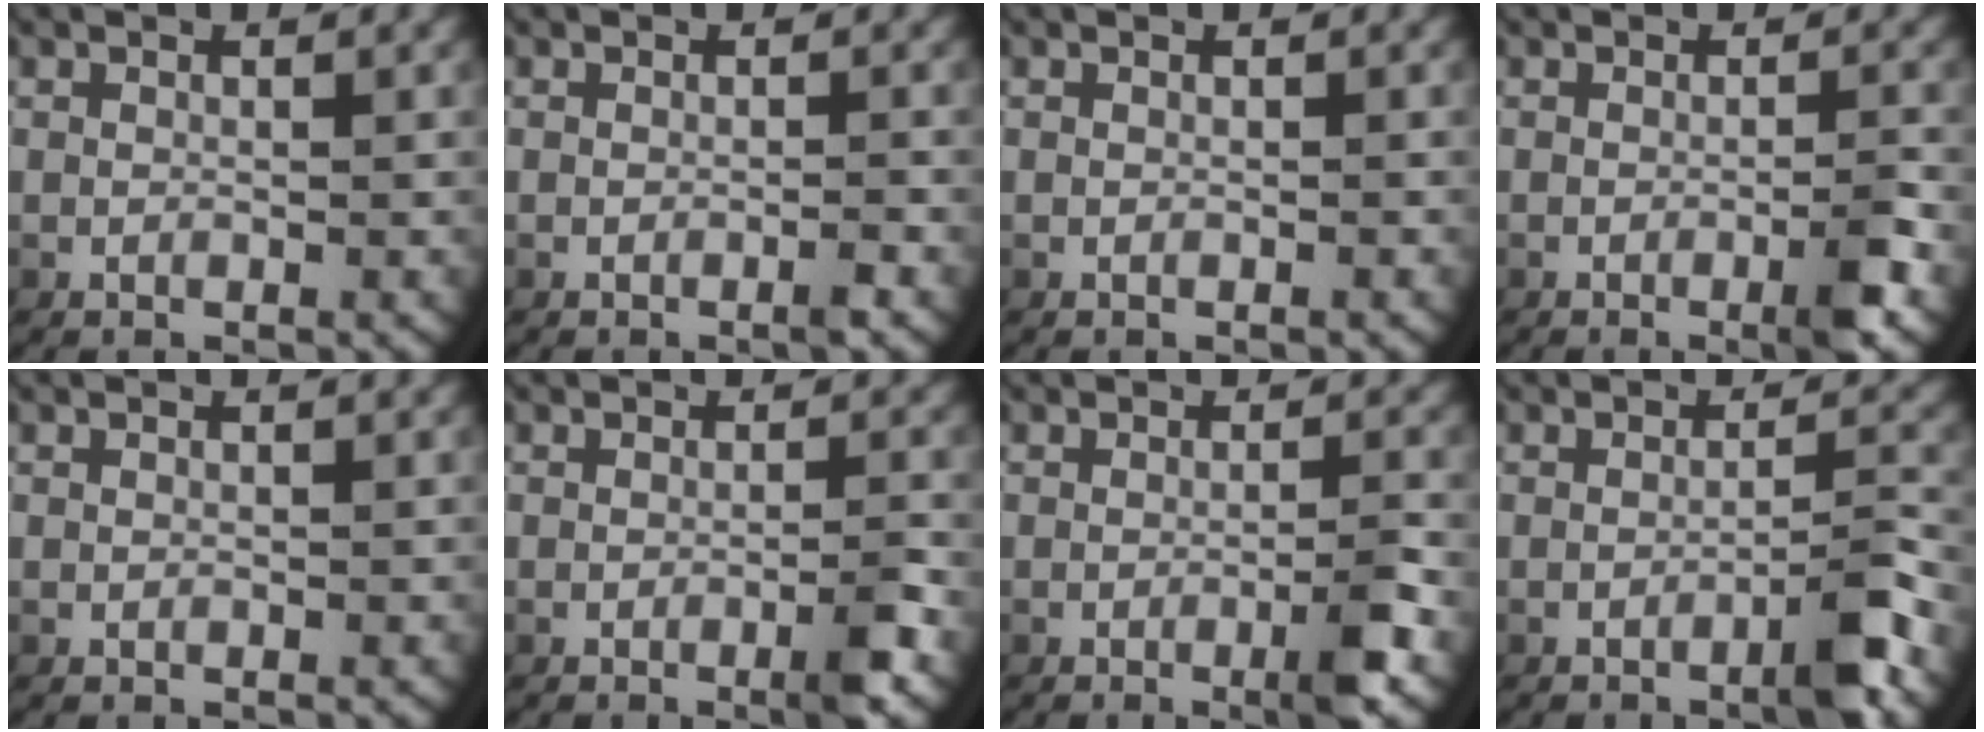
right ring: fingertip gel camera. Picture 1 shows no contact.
{"total": 0.8, "force": [-0.5, 0.0, 0.6], "torque": [-0.006, 0.006, -0.012]}
{"total": 0.0}
{"total": 2.6, "force": [-0.9, 0.3, 2.4], "torque": [-0.031, 0.004, -0.019]}
{"total": 0.0}
{"total": 2.3, "force": [-0.9, 0.2, 2.1], "torque": [-0.025, 0.005, -0.019]}
{"total": 3.0, "force": [-1.0, 0.3, 2.8], "torque": [-0.038, 0.004, -0.020]}
{"total": 3.2, "force": [-1.5, 0.5, 2.8], "torque": [-0.039, 0.005, -0.029]}